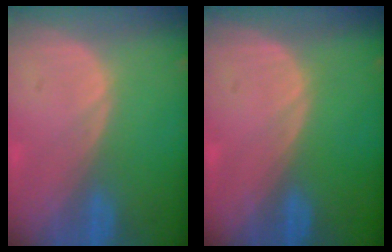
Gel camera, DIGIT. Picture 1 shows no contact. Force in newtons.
{"total": 0.0}